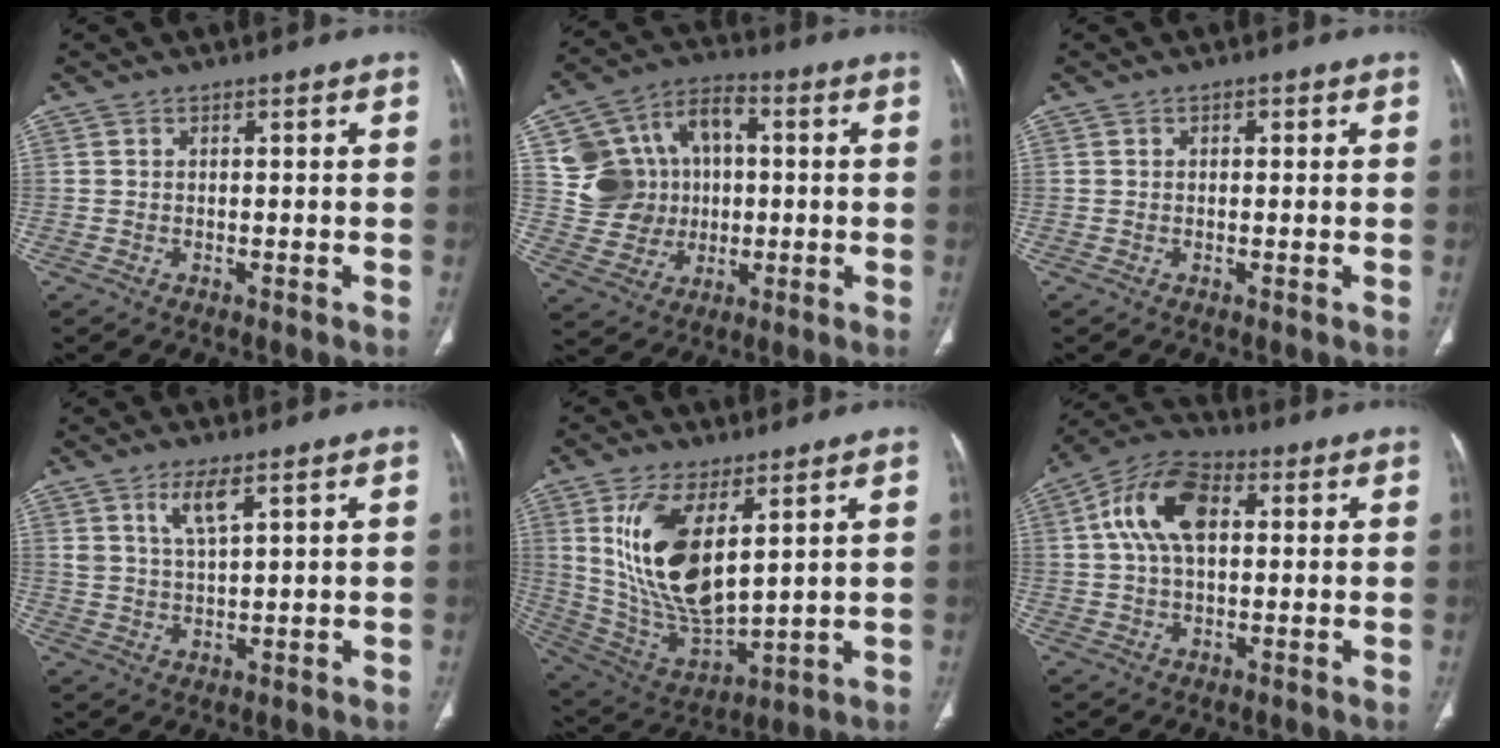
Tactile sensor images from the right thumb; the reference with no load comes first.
{"total": 14.4, "force": [1.9, 12.4, 7.0], "torque": [-0.090, 0.021, 0.042]}
{"total": 1.1, "force": [0.4, 0.8, 0.8], "torque": [-0.008, 0.001, 0.006]}
{"total": 5.3, "force": [3.0, 1.5, 4.0], "torque": [-0.082, -0.019, 0.066]}
{"total": 17.4, "force": [5.9, 7.7, 14.5], "torque": [-0.272, -0.028, 0.135]}
{"total": 12.3, "force": [2.6, 7.2, 9.6], "torque": [-0.179, 0.022, 0.040]}